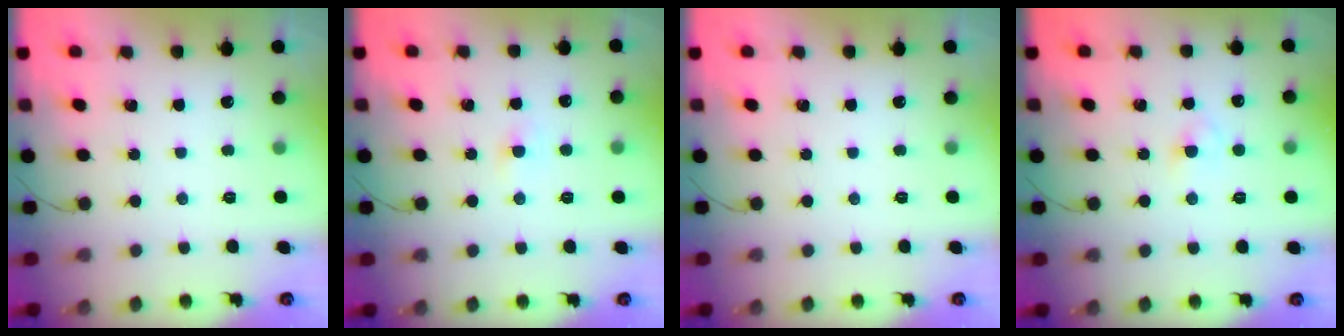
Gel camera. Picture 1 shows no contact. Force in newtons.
{"total": 1.9, "press": 1.7, "slide": 0.7}
{"total": 0.0}
{"total": 2.6, "press": 2.4, "slide": 1.1}